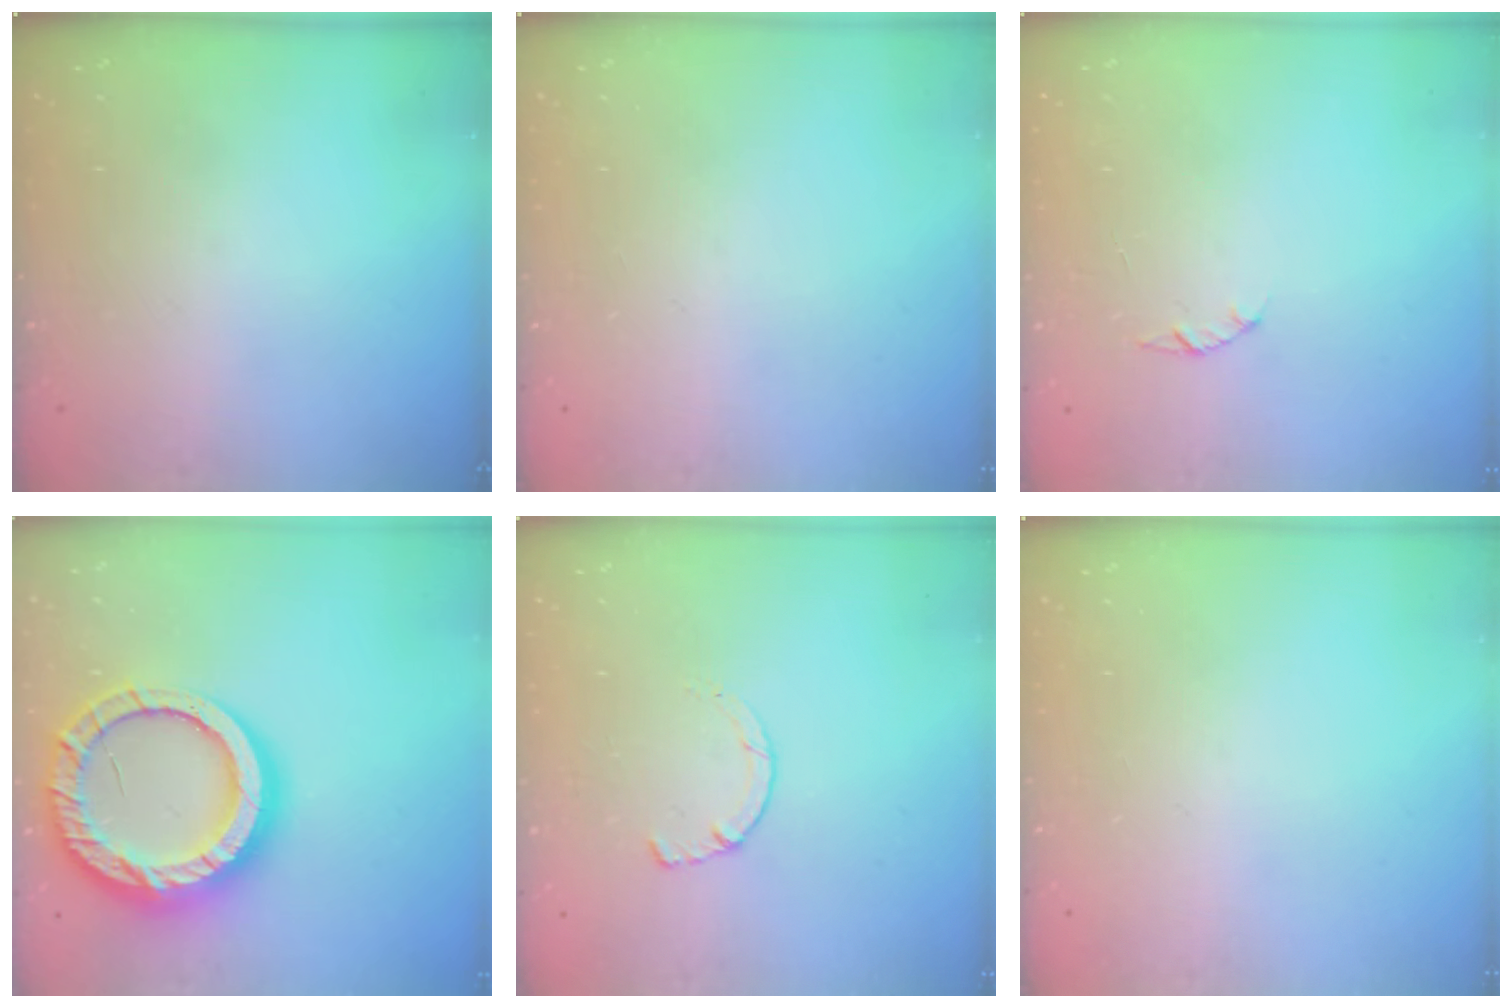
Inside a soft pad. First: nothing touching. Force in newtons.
{"total": 0.0}
{"total": 1.4, "press": 1.4, "slide": 0.3}
{"total": 21.0, "press": 20.9, "slide": 2.1}
{"total": 1.4, "press": 1.4, "slide": 0.3}
{"total": 0.0}